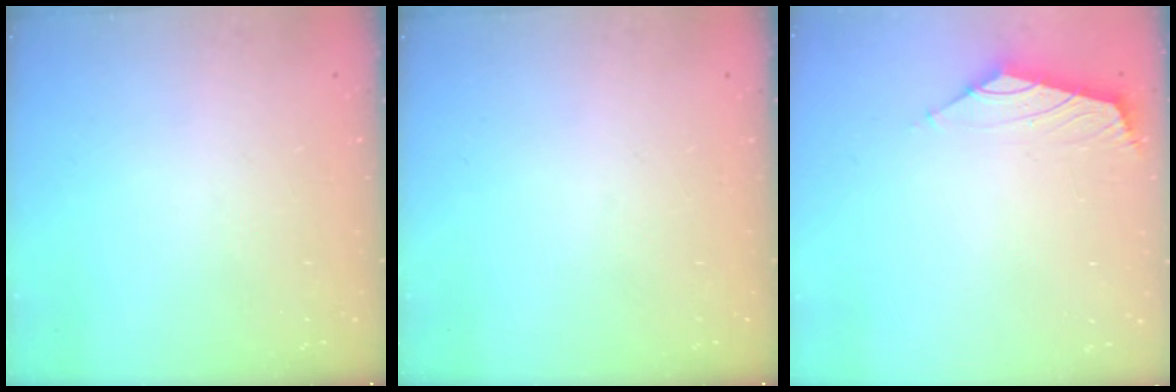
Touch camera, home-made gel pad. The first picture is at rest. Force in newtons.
{"total": 0.0}
{"total": 1.7, "press": 1.6, "slide": 0.7}